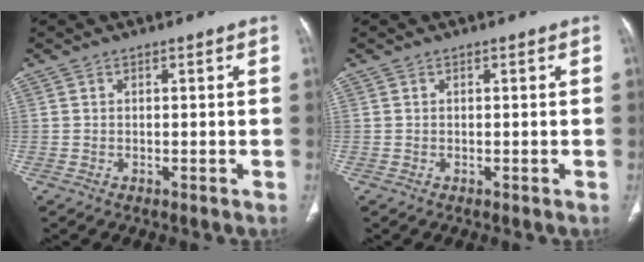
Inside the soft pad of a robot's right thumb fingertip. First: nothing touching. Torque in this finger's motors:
{"motor_torque": [-0.01, 0.01, 0.00, 0.00, 0.02]}